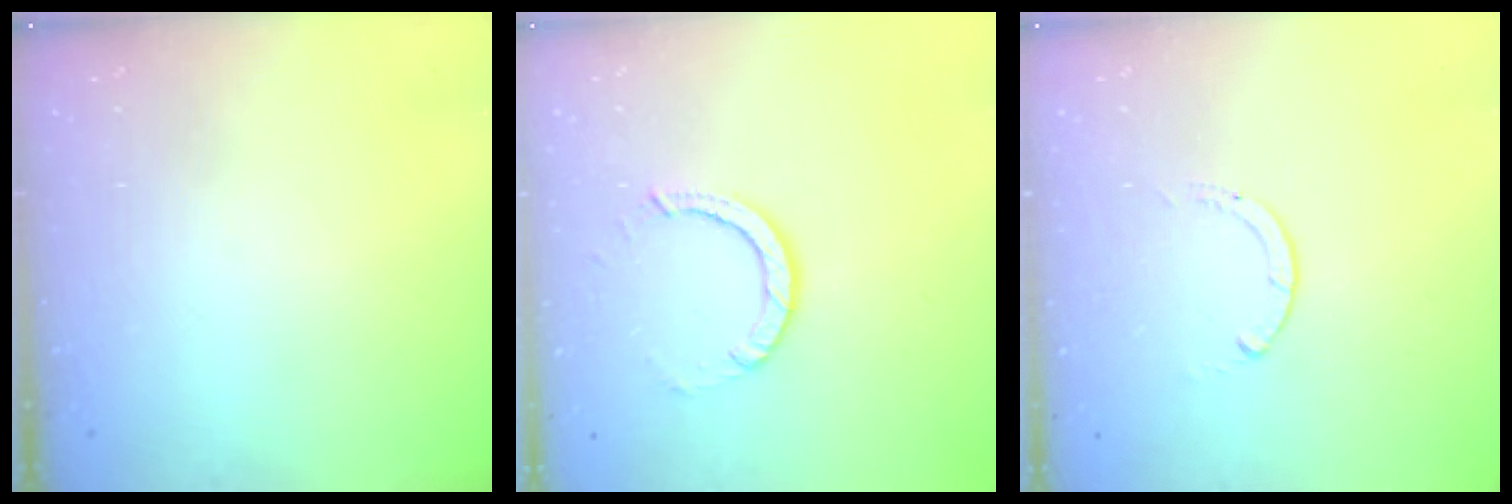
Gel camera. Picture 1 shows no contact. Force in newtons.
{"total": 4.5, "press": 4.5, "slide": 0.3}
{"total": 0.0}